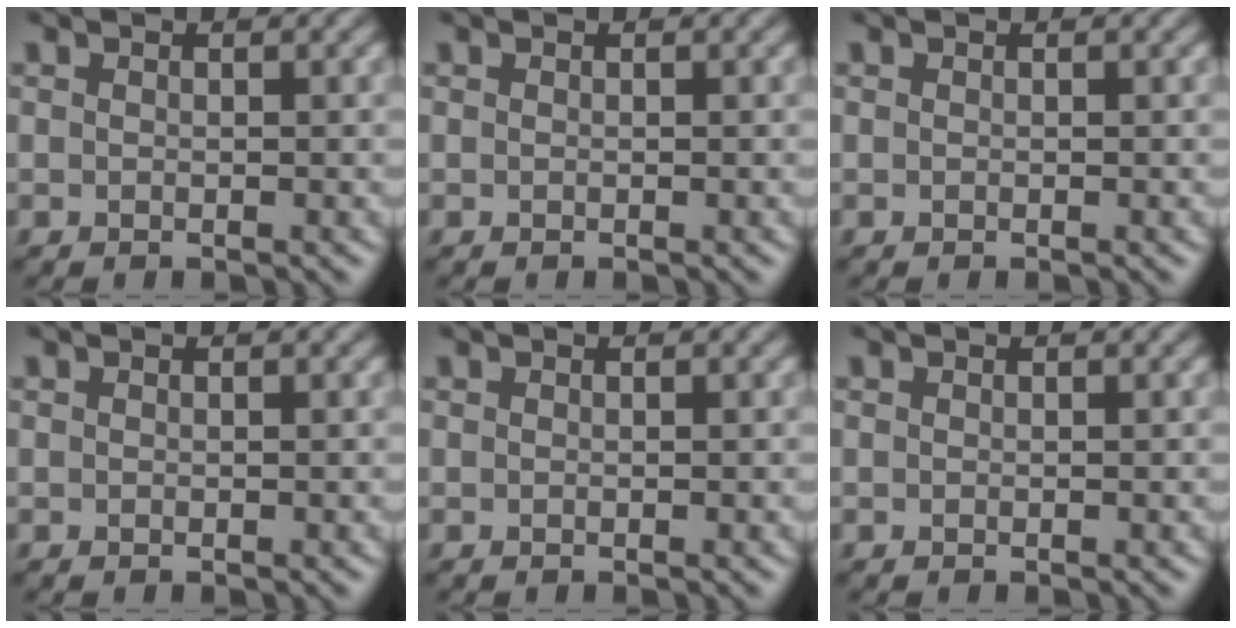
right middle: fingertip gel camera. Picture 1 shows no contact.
{"total": 0.0}
{"total": 0.0}
{"total": 0.0}
{"total": 0.0}
{"total": 0.0}